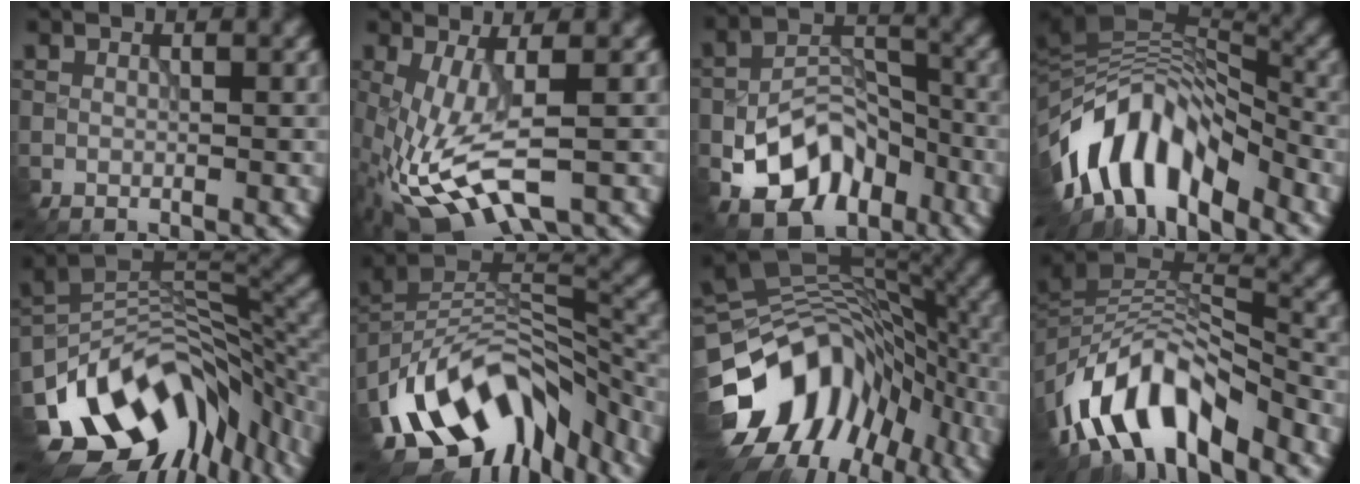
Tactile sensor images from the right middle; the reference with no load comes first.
{"total": 7.6, "force": [-2.6, 2.8, 6.6], "torque": [-0.175, -0.011, -0.044]}
{"total": 7.9, "force": [-4.2, 5.1, 4.4], "torque": [-0.082, 0.001, -0.069]}
{"total": 10.1, "force": [-5.7, 4.3, 7.1], "torque": [-0.130, 0.014, -0.104]}
{"total": 13.9, "force": [-8.3, 8.2, 7.6], "torque": [-0.145, 0.010, -0.136]}
{"total": 12.6, "force": [-7.9, 7.2, 6.7], "torque": [-0.141, 0.009, -0.135]}
{"total": 12.8, "force": [-5.0, 8.9, 7.7], "torque": [-0.152, 0.007, -0.085]}
{"total": 9.4, "force": [-6.4, 3.8, 5.8], "torque": [-0.100, 0.009, -0.118]}